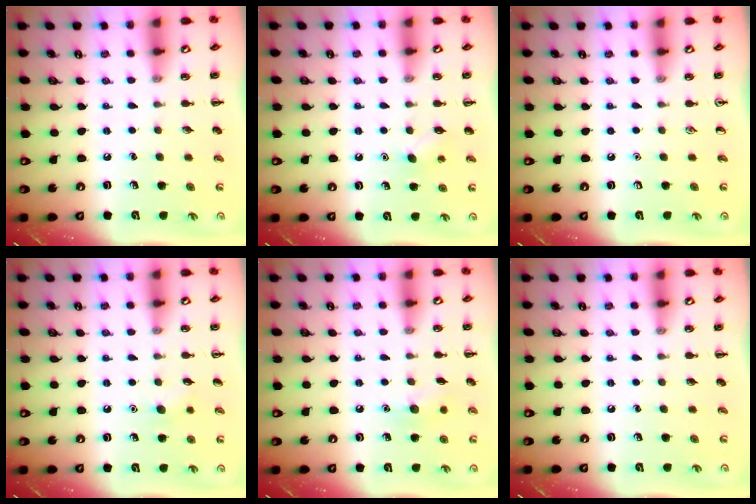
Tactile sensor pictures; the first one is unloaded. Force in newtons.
{"total": 5.7, "press": 5.5, "slide": 1.4}
{"total": 0.0}
{"total": 5.2, "press": 5.0, "slide": 1.6}
{"total": 7.4, "press": 7.1, "slide": 1.9}
{"total": 0.0}